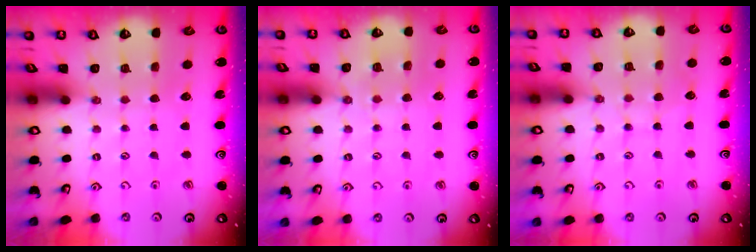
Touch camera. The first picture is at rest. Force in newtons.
{"total": 2.5, "press": 2.5, "slide": 0.4}
{"total": 5.1, "press": 5.1, "slide": 0.5}